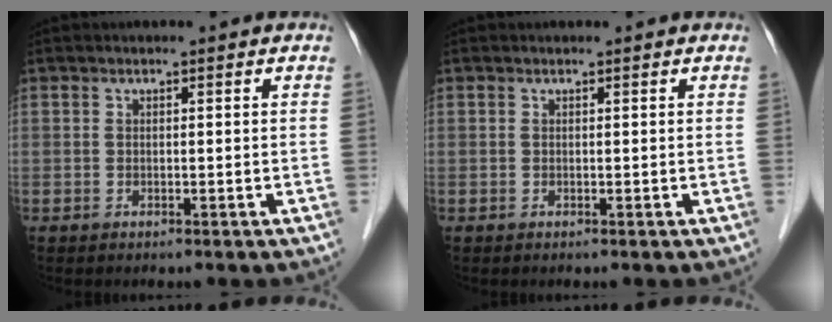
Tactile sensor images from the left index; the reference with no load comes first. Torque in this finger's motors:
{"motor_torque": [0.13, 0.04, 0.00, -0.01]}